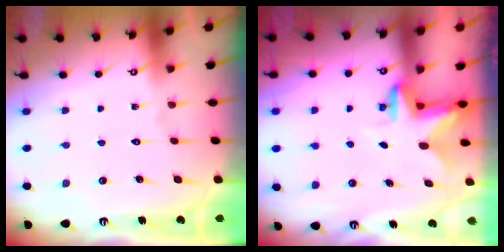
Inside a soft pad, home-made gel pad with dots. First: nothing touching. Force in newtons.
{"total": 2.6, "press": 2.5, "slide": 0.5}